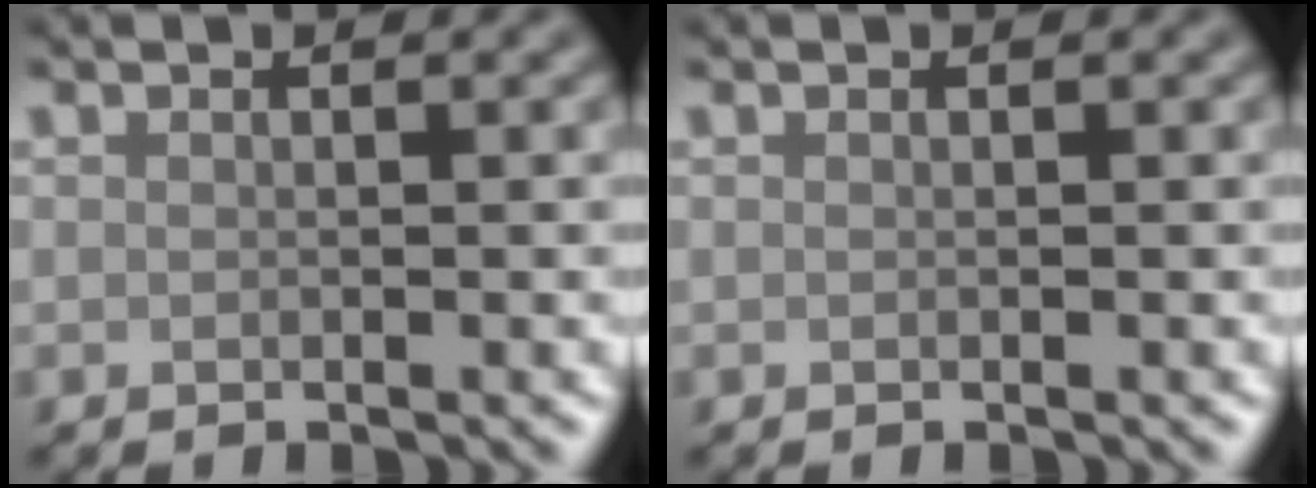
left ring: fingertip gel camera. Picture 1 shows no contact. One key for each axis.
{"total": 0.0}